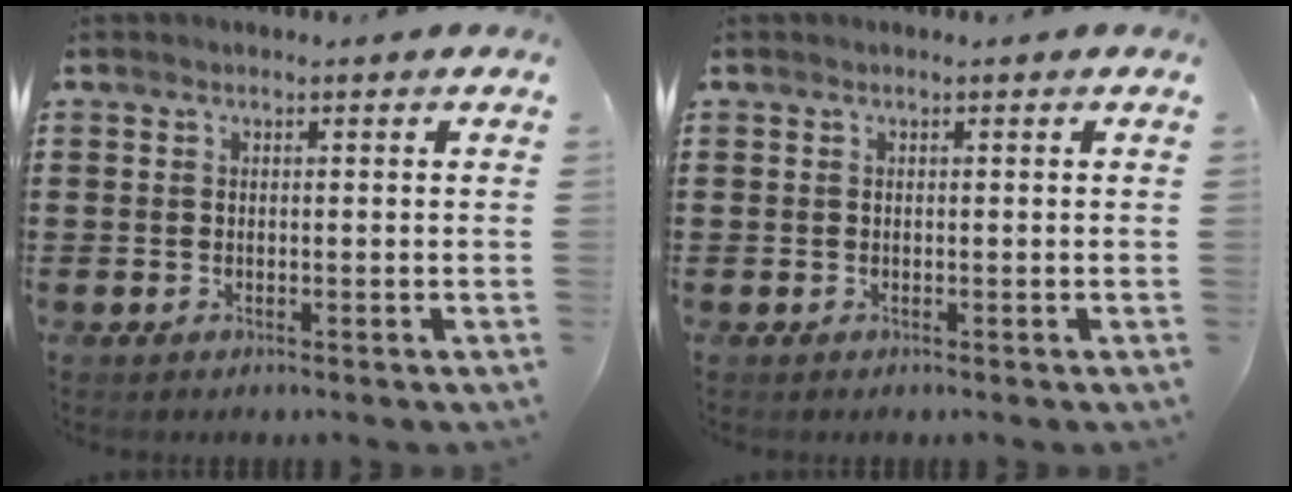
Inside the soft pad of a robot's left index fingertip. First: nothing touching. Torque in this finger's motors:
{"motor_torque": [0.00, 0.00, 0.00, 0.00]}